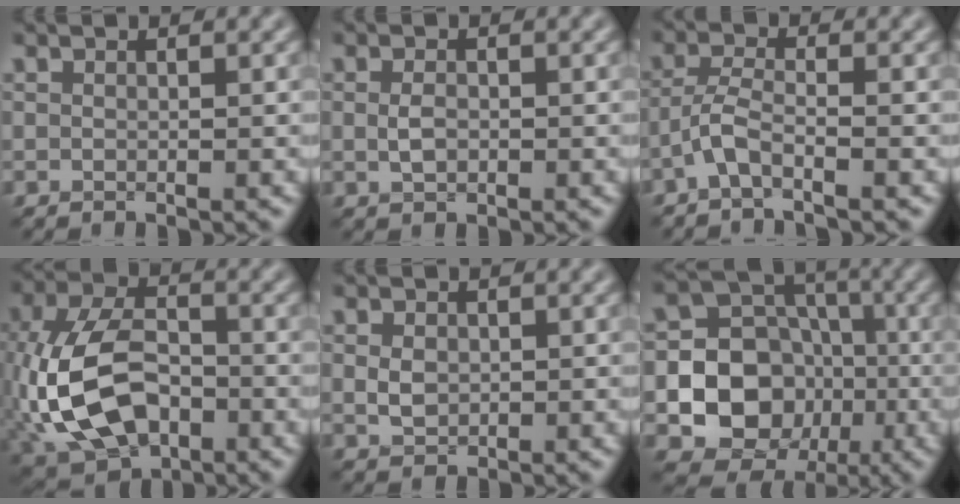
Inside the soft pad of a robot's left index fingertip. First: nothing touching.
{"total": 1.5, "force": [-0.1, 1.0, 1.2], "torque": [-0.029, -0.001, -0.003]}
{"total": 2.5, "force": [-1.7, 0.4, 1.8], "torque": [-0.044, 0.007, -0.044]}
{"total": 11.2, "force": [-3.0, 7.0, 8.2], "torque": [-0.183, 0.001, -0.073]}
{"total": 1.7, "force": [0.0, 1.3, 1.1], "torque": [-0.026, -0.001, -0.001]}
{"total": 13.5, "force": [-3.4, 12.0, 5.1], "torque": [-0.095, -0.016, -0.079]}